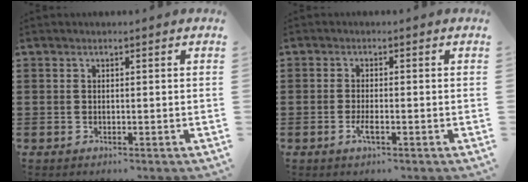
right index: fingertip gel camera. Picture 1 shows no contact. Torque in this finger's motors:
{"motor_torque": [1.73, 0.41, 0.15, 0.06]}